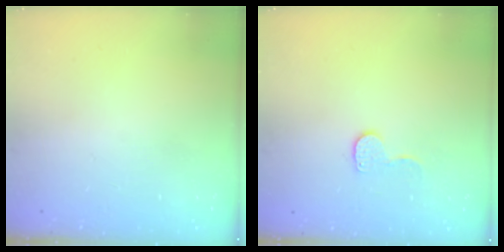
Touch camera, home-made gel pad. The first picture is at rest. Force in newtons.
{"total": 6.8, "press": 6.7, "slide": 0.6}